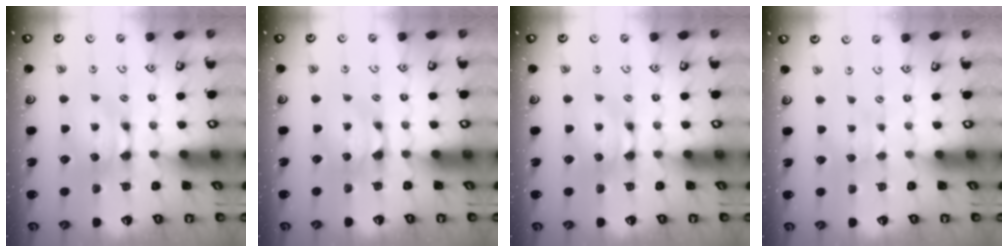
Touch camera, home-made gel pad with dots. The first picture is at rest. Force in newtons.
{"total": 0.8, "press": 0.3, "slide": 0.7}
{"total": 0.0}
{"total": 1.9, "press": 1.9, "slide": 0.4}